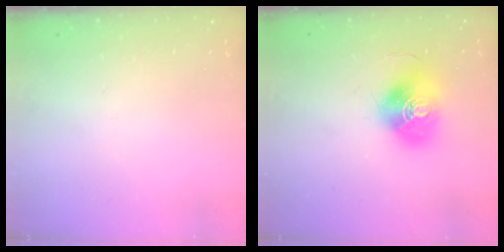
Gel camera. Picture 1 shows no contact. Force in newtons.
{"total": 16.2, "press": 16.2, "slide": 0.5}